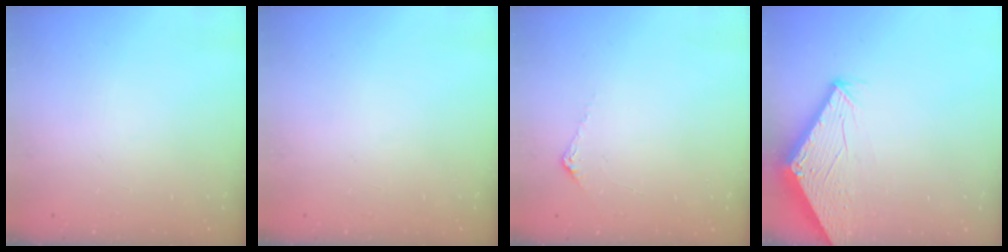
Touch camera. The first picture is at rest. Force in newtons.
{"total": 0.0}
{"total": 4.8, "press": 4.8, "slide": 0.4}
{"total": 2.8, "press": 2.8, "slide": 0.1}